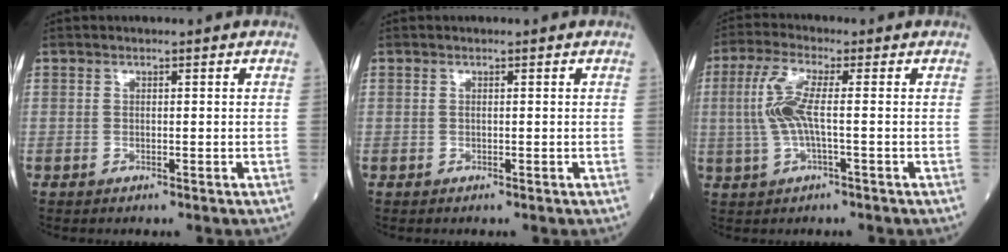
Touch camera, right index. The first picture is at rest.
{"total": 0.0}
{"total": 6.3, "force": [0.1, 0.9, 6.2], "torque": [-0.147, 0.008, -0.002]}